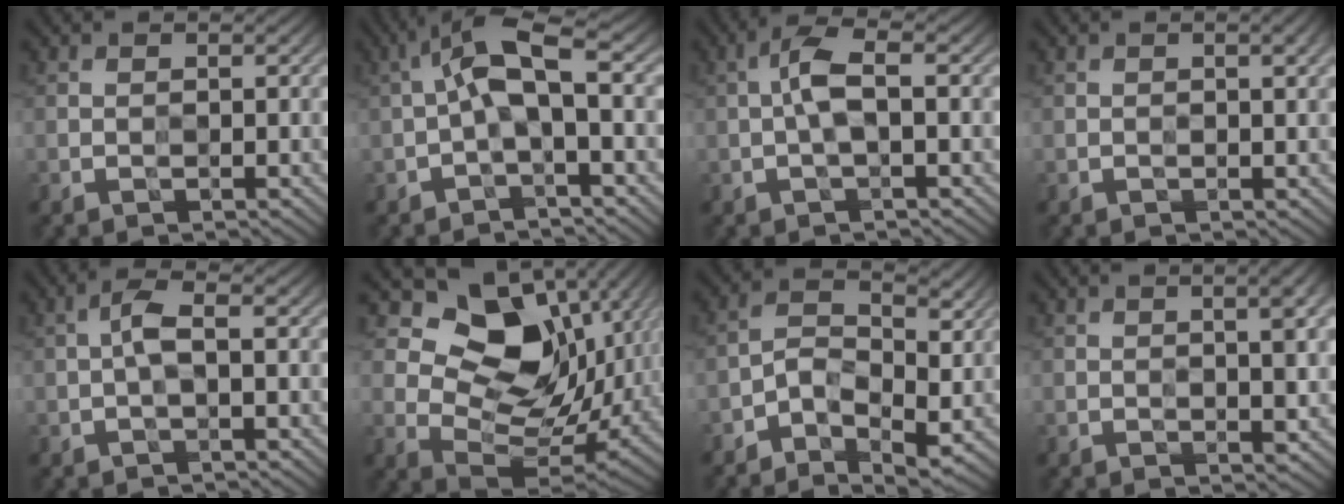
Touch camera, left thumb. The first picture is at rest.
{"total": 7.1, "force": [-0.2, 2.3, 6.7], "torque": [-0.135, 0.025, -0.018]}
{"total": 3.7, "force": [0.0, 1.0, 3.6], "torque": [-0.079, 0.014, -0.008]}
{"total": 1.9, "force": [0.6, 0.3, 1.8], "torque": [-0.027, 0.002, 0.006]}
{"total": 2.6, "force": [0.0, 0.6, 2.5], "torque": [-0.056, 0.012, -0.007]}
{"total": 15.3, "force": [6.4, 9.9, 9.7], "torque": [-0.165, 0.006, 0.115]}
{"total": 5.3, "force": [-1.8, 3.0, 4.0], "torque": [-0.075, 0.000, -0.041]}
{"total": 4.8, "force": [1.0, 0.9, 4.6], "torque": [-0.068, 0.006, 0.019]}